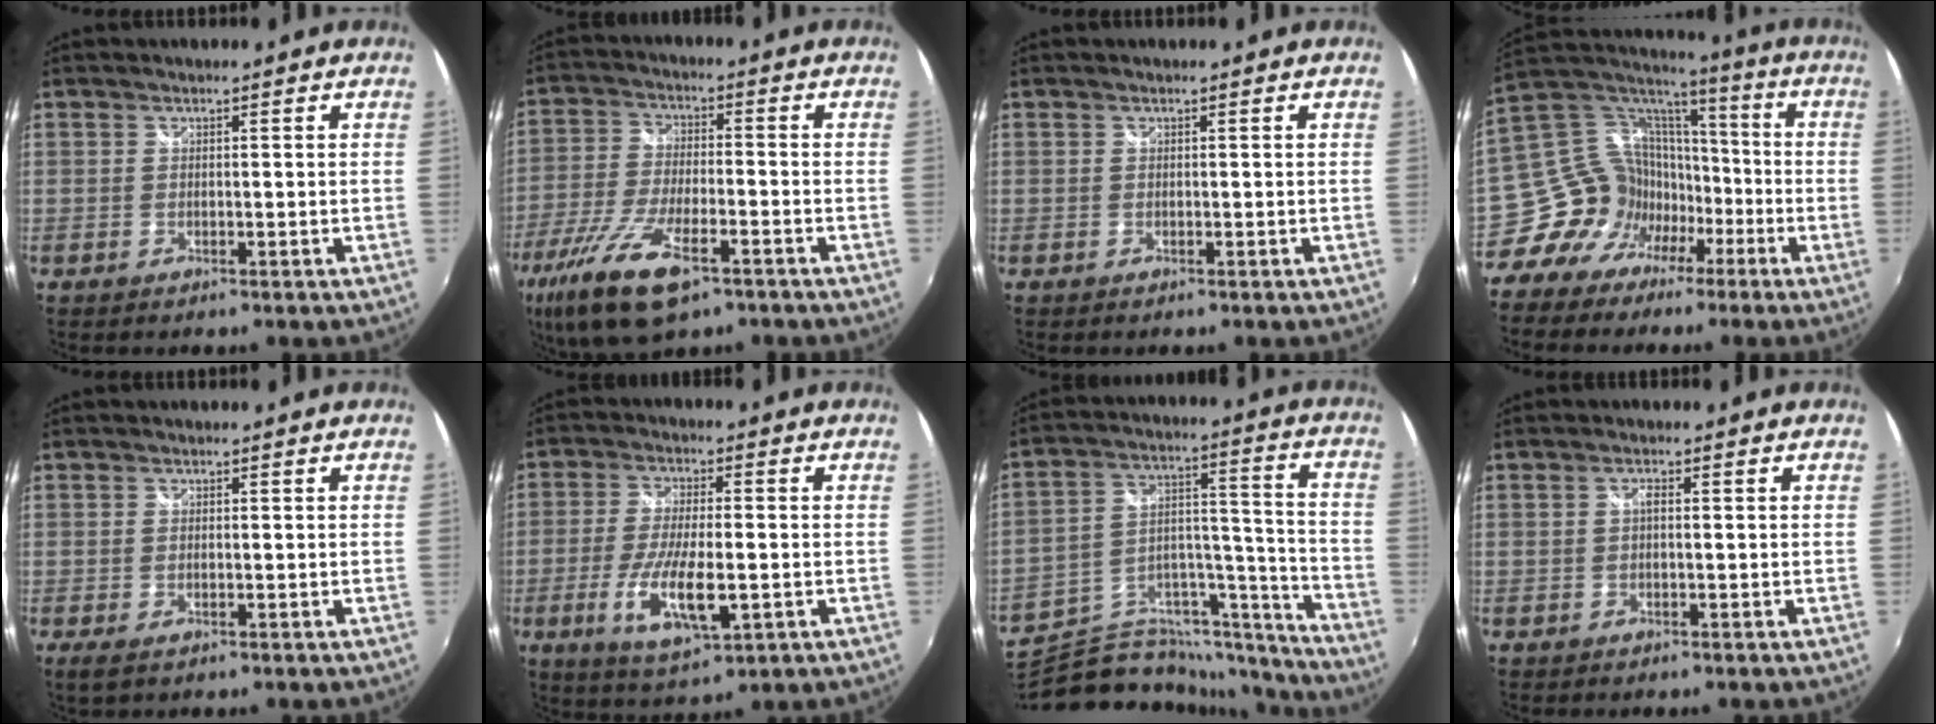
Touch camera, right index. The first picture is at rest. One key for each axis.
{"total": 16.1, "fx": -9.4, "fy": 5.9, "fz": 11.6, "tx": -0.251, "ty": -0.043, "tz": -0.177}
{"total": 0.0}
{"total": 15.0, "fx": -7.5, "fy": 12.4, "fz": 4.0, "tx": -0.091, "ty": 0.055, "tz": -0.129}
{"total": 2.0, "fx": -0.6, "fy": 1.0, "fz": 1.6, "tx": -0.033, "ty": -0.008, "tz": -0.008}
{"total": 11.6, "fx": -3.4, "fy": 3.5, "fz": 10.5, "tx": -0.209, "ty": -0.021, "tz": -0.057}
{"total": 25.7, "fx": -21.2, "fy": 10.7, "fz": 9.8, "tx": -0.164, "ty": 0.054, "tz": -0.308}
{"total": 1.0, "fx": 0.0, "fy": 0.4, "fz": 1.0, "tx": -0.017, "ty": 0.005, "tz": -0.003}